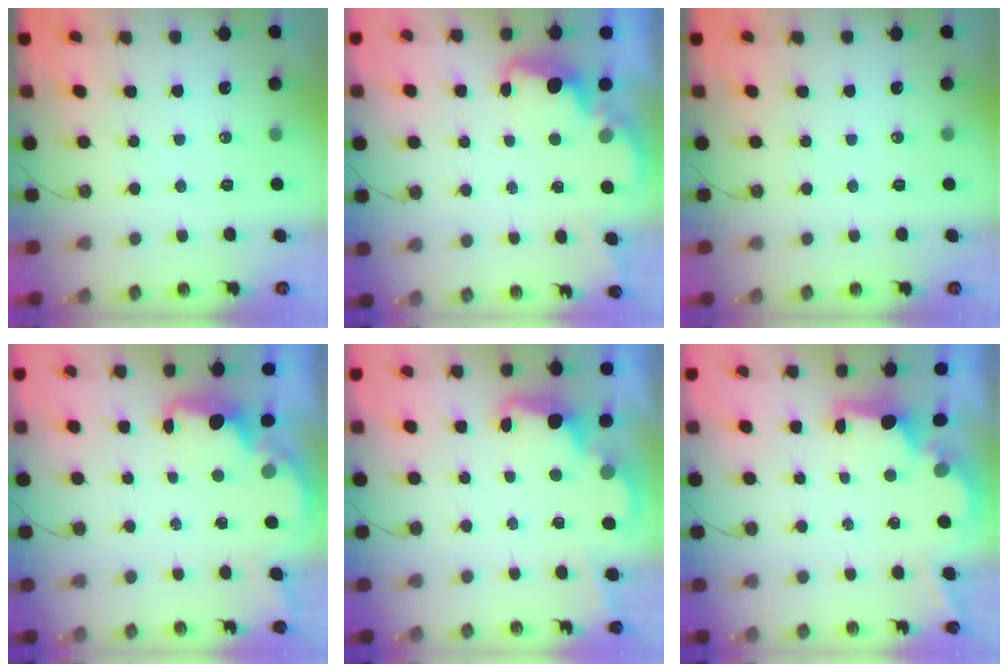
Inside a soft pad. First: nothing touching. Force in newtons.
{"total": 2.1, "press": 2.0, "slide": 0.6}
{"total": 0.0}
{"total": 2.2, "press": 2.1, "slide": 0.9}
{"total": 2.5, "press": 2.4, "slide": 0.6}
{"total": 3.2, "press": 3.1, "slide": 0.5}